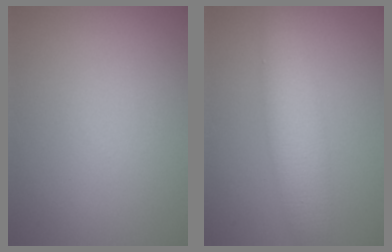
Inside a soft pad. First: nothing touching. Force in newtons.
{"total": 4.2, "press": 4.2, "slide": 0.1}